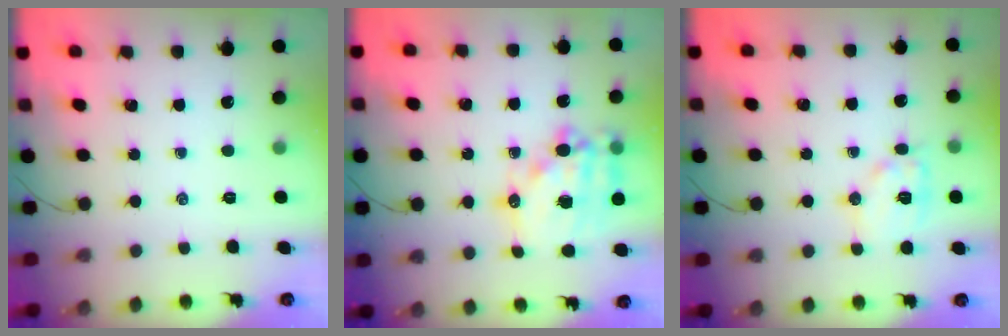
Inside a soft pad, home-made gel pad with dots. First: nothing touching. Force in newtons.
{"total": 17.8, "press": 17.4, "slide": 3.9}
{"total": 9.8, "press": 9.8, "slide": 0.6}